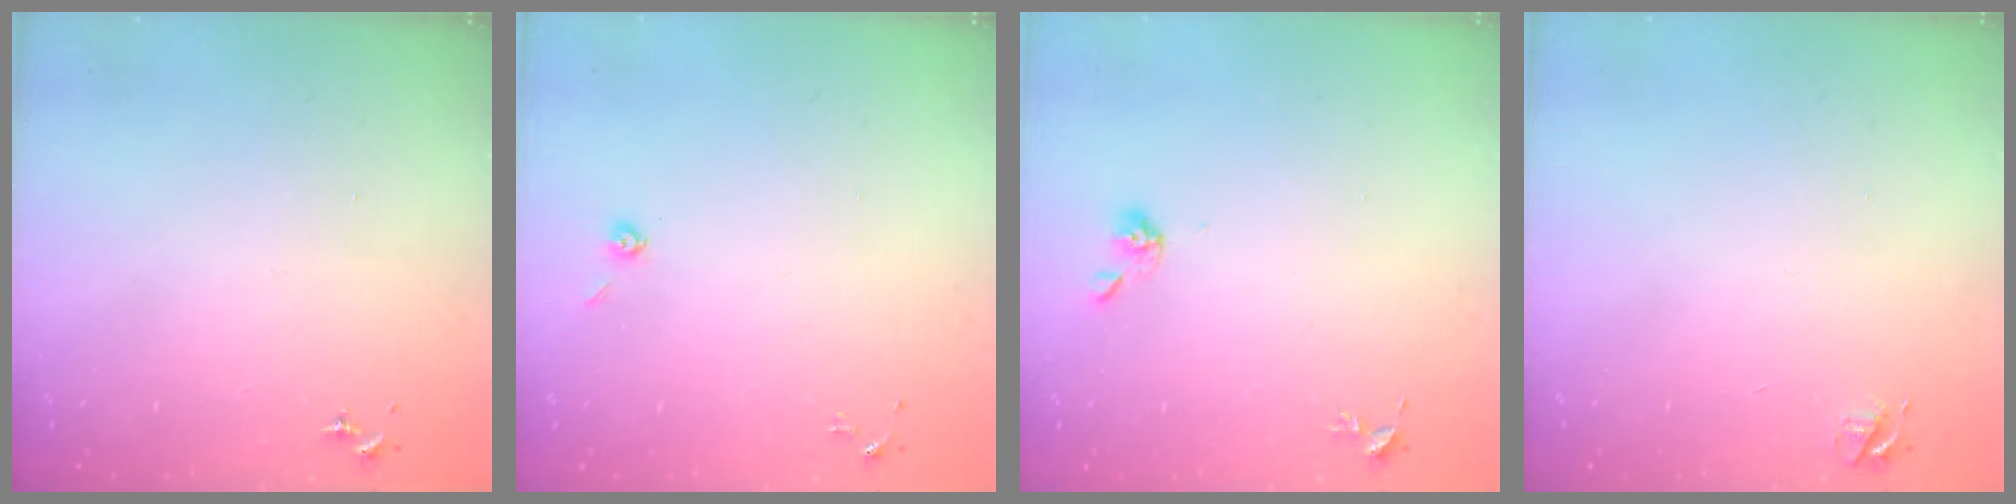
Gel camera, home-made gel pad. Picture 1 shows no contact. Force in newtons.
{"total": 3.9, "press": 3.8, "slide": 0.9}
{"total": 4.7, "press": 4.5, "slide": 1.3}
{"total": 4.7, "press": 4.7, "slide": 0.6}